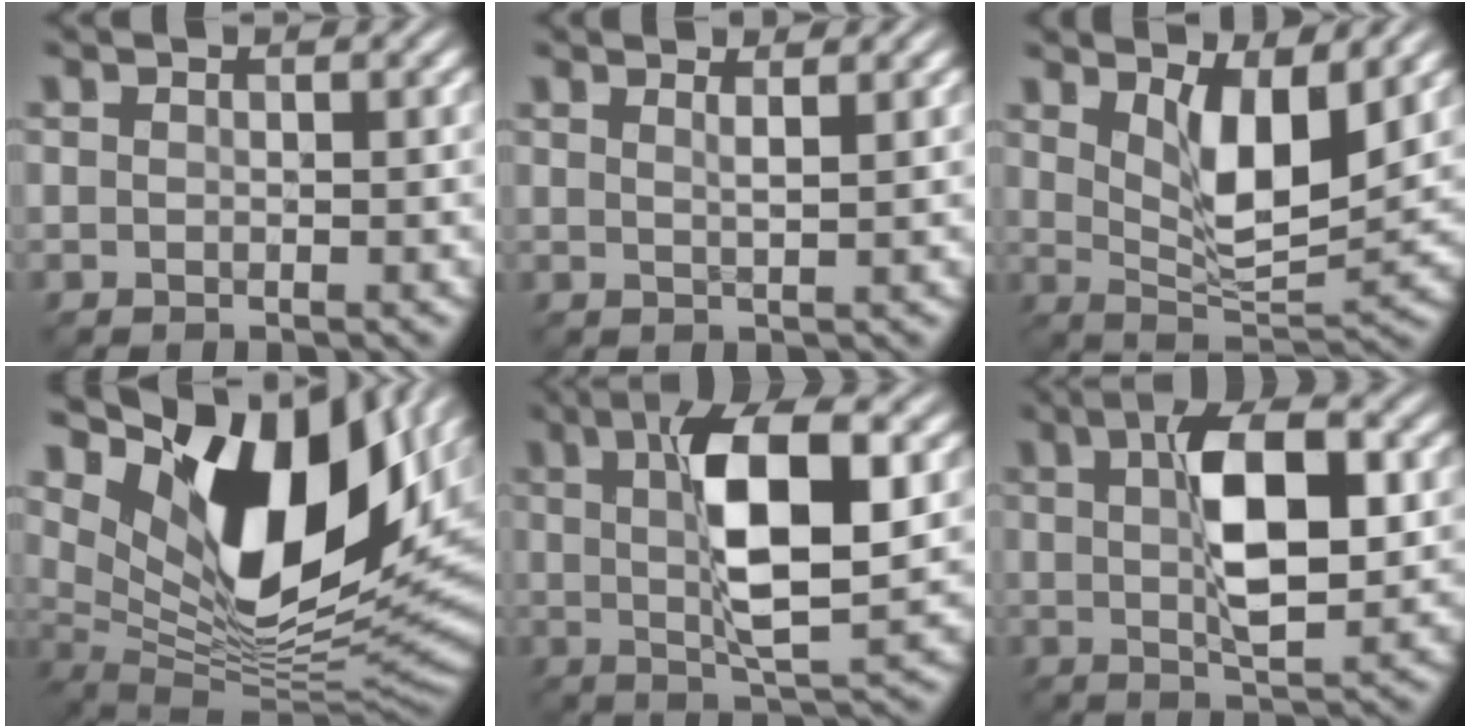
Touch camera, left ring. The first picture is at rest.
{"total": 1.0, "force": [0.8, 0.1, 0.5], "torque": [0.001, 0.004, 0.010]}
{"total": 5.9, "force": [2.5, 2.0, 5.0], "torque": [-0.091, -0.012, 0.049]}
{"total": 15.2, "force": [6.1, 7.0, 12.0], "torque": [-0.202, -0.003, 0.113]}
{"total": 9.1, "force": [1.8, 2.5, 8.5], "torque": [-0.141, 0.010, 0.029]}
{"total": 7.8, "force": [1.4, 2.7, 7.2], "torque": [-0.119, 0.011, 0.021]}